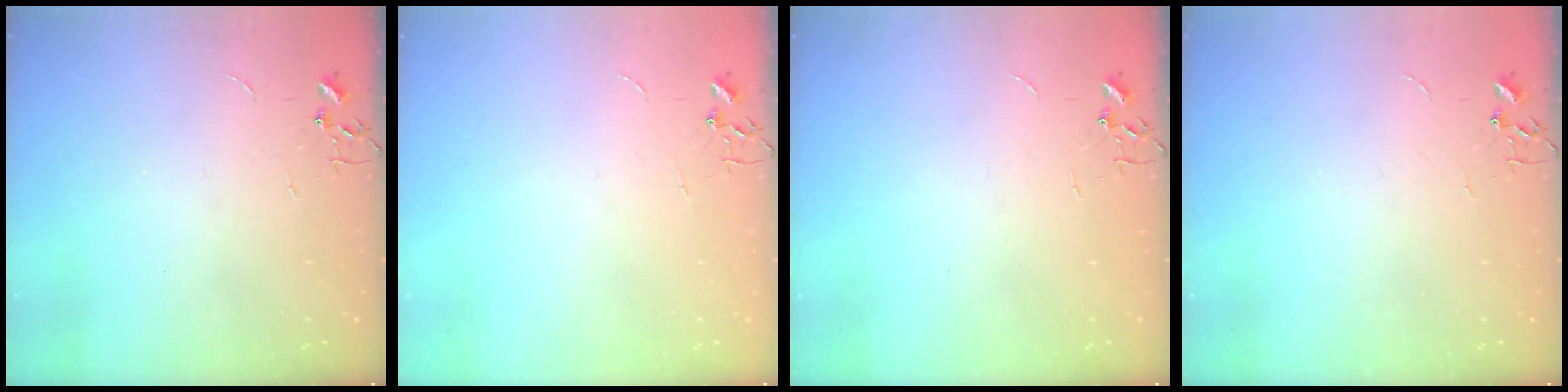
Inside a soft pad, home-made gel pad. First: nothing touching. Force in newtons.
{"total": 0.0}
{"total": 0.0}
{"total": 0.0}